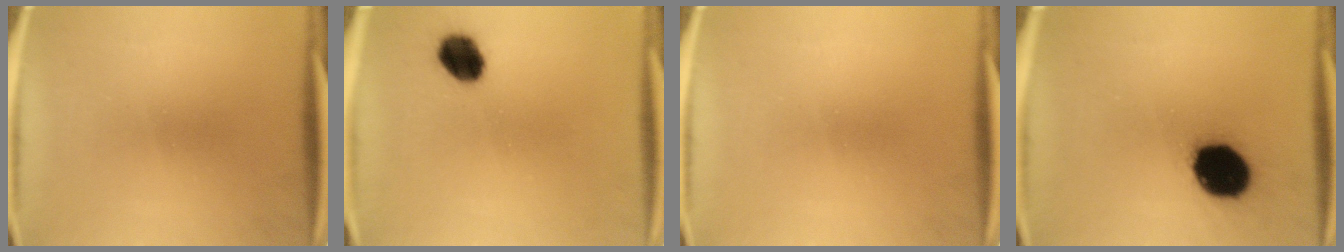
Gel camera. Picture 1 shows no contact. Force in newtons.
{"total": 7.7}
{"total": 0.0}
{"total": 16.6}